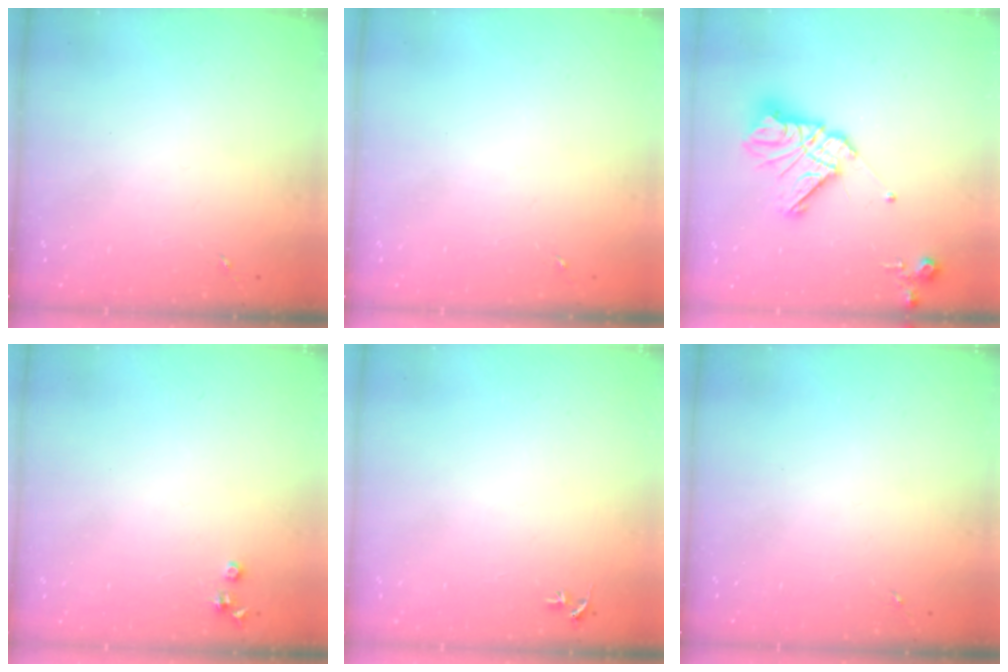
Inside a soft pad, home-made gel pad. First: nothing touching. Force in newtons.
{"total": 0.0}
{"total": 14.7, "press": 14.6, "slide": 1.4}
{"total": 3.6, "press": 3.5, "slide": 0.5}
{"total": 3.1, "press": 3.1, "slide": 0.4}
{"total": 0.0}